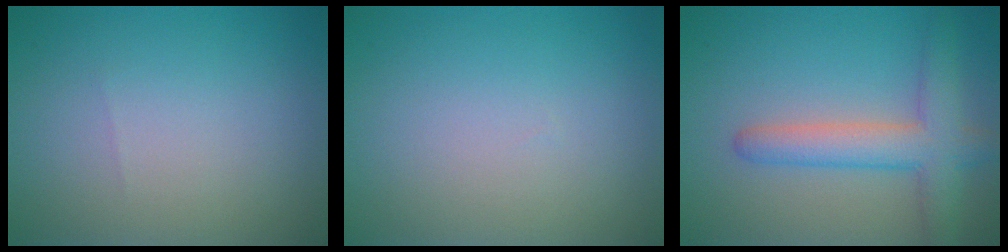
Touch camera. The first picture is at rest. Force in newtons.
{"total": 0.0}
{"total": 4.8, "press": 4.8, "slide": 0.3}